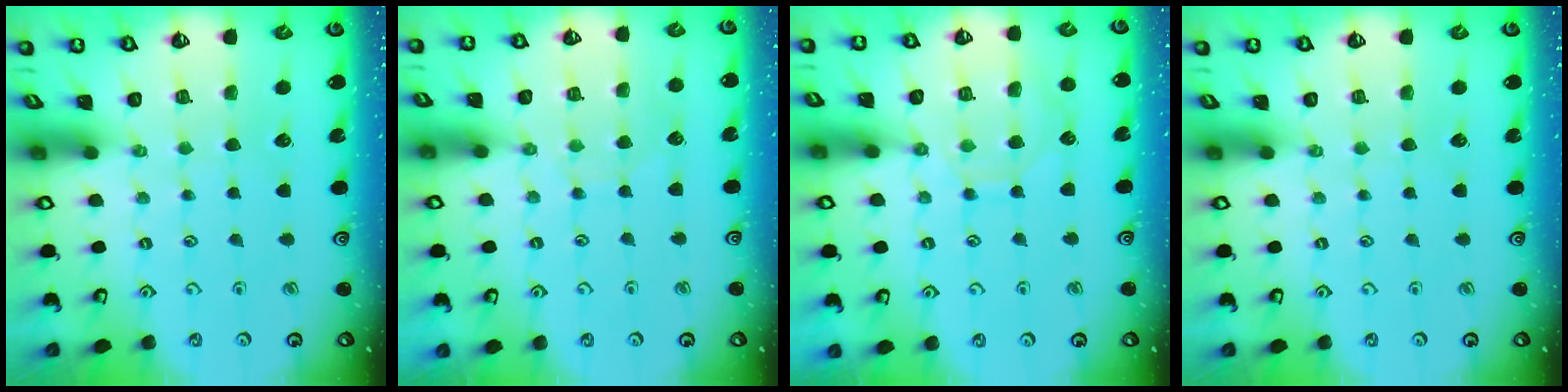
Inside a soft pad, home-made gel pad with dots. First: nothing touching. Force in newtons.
{"total": 5.5, "press": 5.5, "slide": 0.5}
{"total": 10.3, "press": 10.2, "slide": 0.9}
{"total": 0.0}